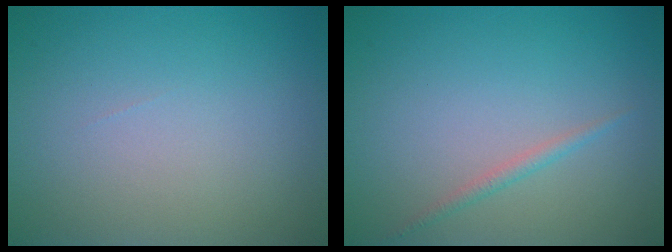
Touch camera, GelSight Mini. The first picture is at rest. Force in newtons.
{"total": 1.0, "press": 1.0, "slide": 0.1}